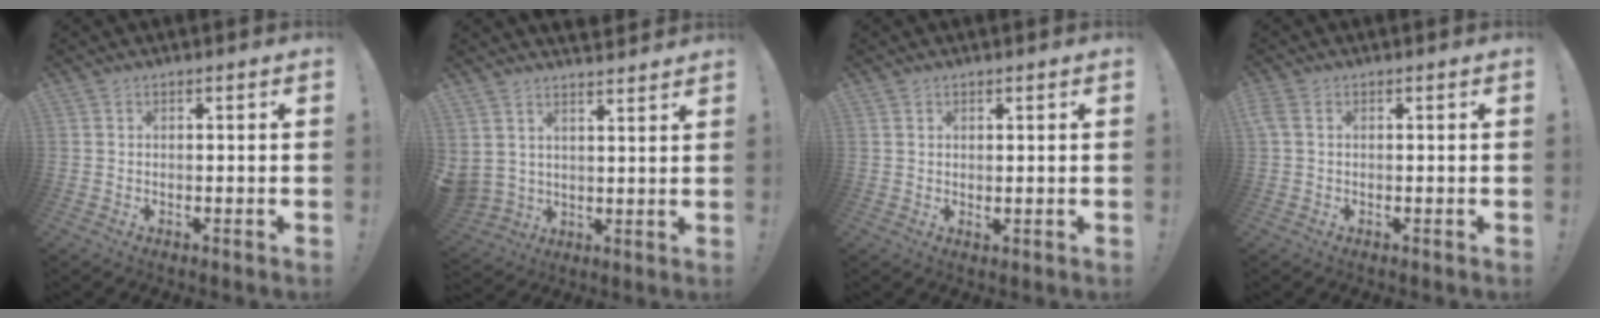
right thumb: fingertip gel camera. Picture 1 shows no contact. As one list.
[{"total": 6.5, "force": [4.4, 4.6, 1.0], "torque": [-0.021, -0.037, 0.092]}, {"total": 0.9, "force": [0.7, 0.2, 0.4], "torque": [-0.004, -0.003, 0.013]}, {"total": 1.3, "force": [0.2, 0.5, 1.2], "torque": [-0.024, 0.001, 0.006]}]